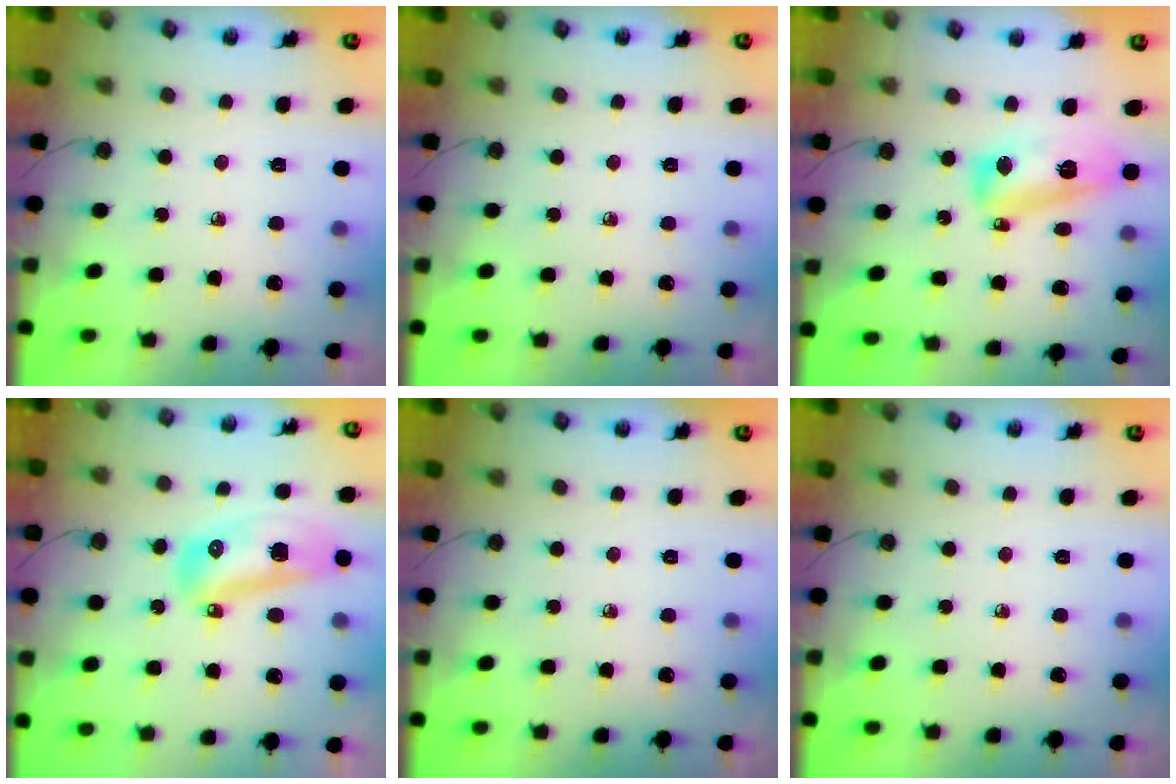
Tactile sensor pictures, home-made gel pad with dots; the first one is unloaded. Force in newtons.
{"total": 0.0}
{"total": 12.7, "press": 12.6, "slide": 1.3}
{"total": 15.1, "press": 13.9, "slide": 5.9}
{"total": 0.0}
{"total": 0.0}